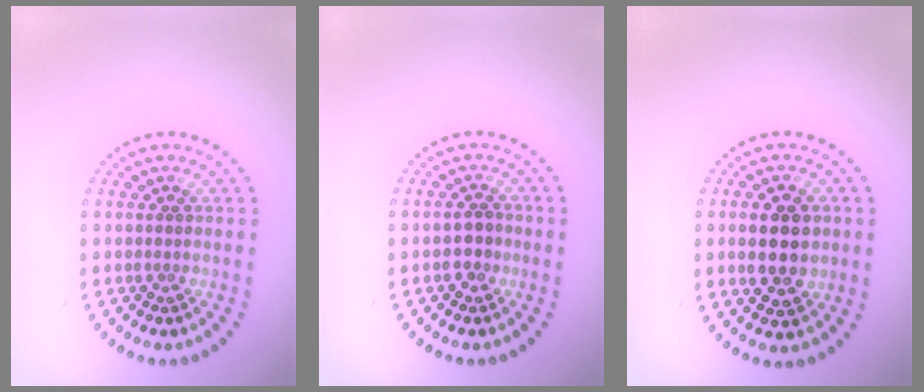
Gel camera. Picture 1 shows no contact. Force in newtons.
{"total": 1.9, "press": 1.8, "slide": 0.6}
{"total": 4.8, "press": 4.8, "slide": 0.3}